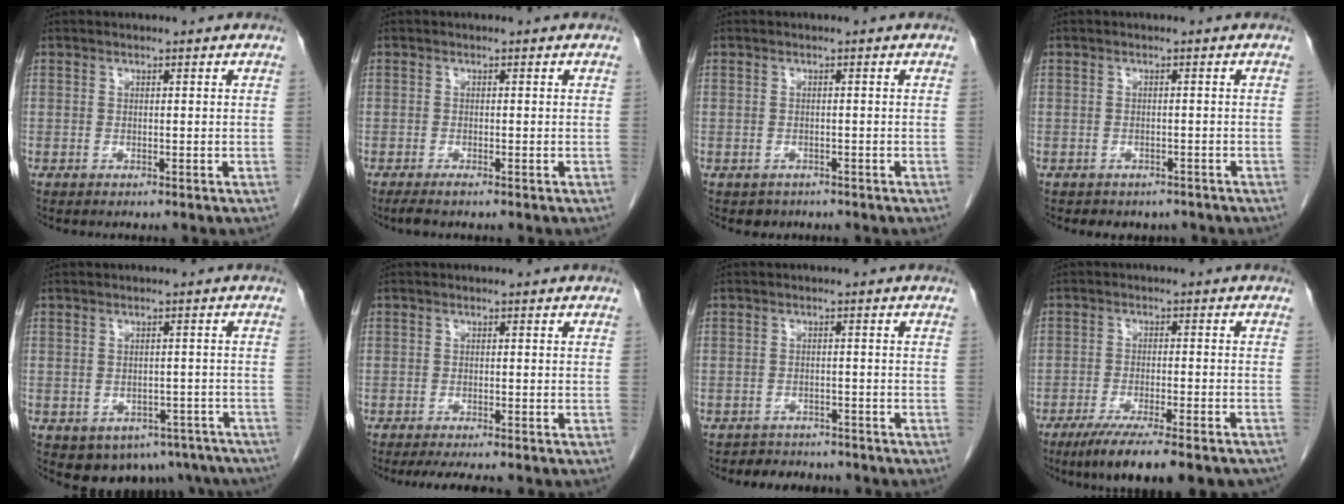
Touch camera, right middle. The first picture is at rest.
{"total": 1.5, "force": [-1.1, 0.0, 0.9], "torque": [-0.020, -0.006, -0.021]}
{"total": 1.8, "force": [-1.3, 1.2, 0.1], "torque": [-0.009, 0.002, -0.017]}
{"total": 4.4, "force": [-3.7, 2.2, 0.9], "torque": [-0.009, 0.008, -0.040]}
{"total": 11.5, "force": [-7.5, 7.6, 4.2], "torque": [-0.057, 0.003, -0.080]}
{"total": 5.6, "force": [-4.7, 0.7, 3.0], "torque": [-0.035, -0.010, -0.069]}
{"total": 4.9, "force": [-4.3, 2.1, 0.4], "torque": [-0.006, 0.004, -0.056]}
{"total": 15.0, "force": [-12.2, 1.8, 8.6], "torque": [-0.099, -0.024, -0.177]}